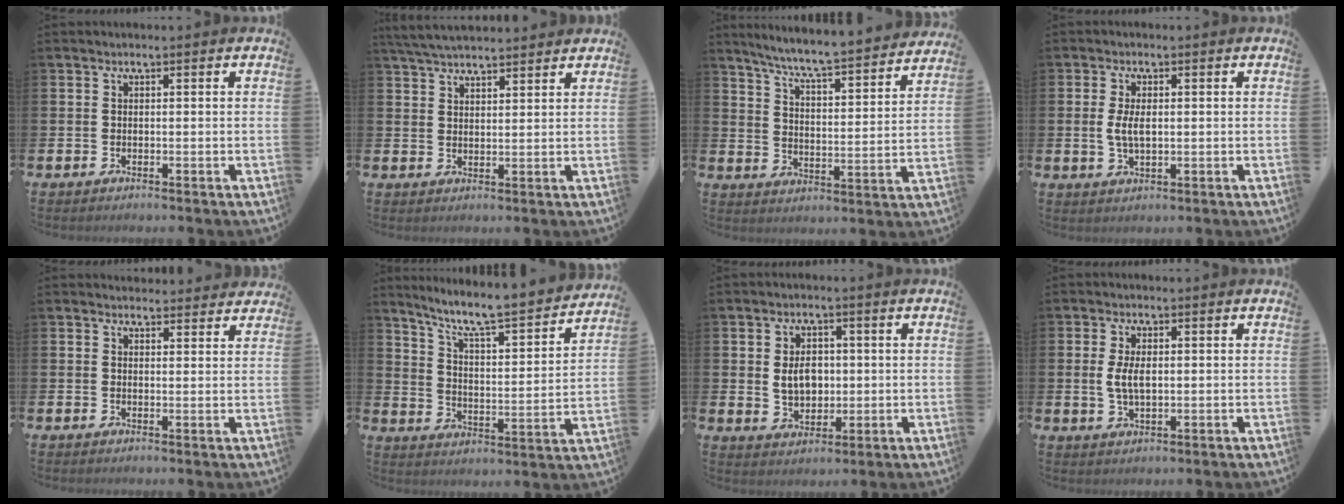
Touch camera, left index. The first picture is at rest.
{"total": 4.6, "force": [4.5, 0.7, 1.0], "torque": [-0.035, -0.013, 0.084]}
{"total": 7.0, "force": [6.6, -0.1, 2.3], "torque": [-0.073, -0.056, 0.109]}
{"total": 3.6, "force": [0.3, 1.7, 3.1], "torque": [-0.055, 0.005, 0.002]}
{"total": 2.6, "force": [2.5, 0.7, 0.0], "torque": [0.007, -0.014, 0.044]}
{"total": 8.1, "force": [7.2, 0.9, 3.6], "torque": [-0.093, -0.058, 0.116]}
{"total": 4.6, "force": [0.6, 3.4, 3.1], "torque": [-0.046, 0.006, 0.004]}
{"total": 3.7, "force": [0.5, 1.8, 3.2], "torque": [-0.050, 0.002, 0.003]}